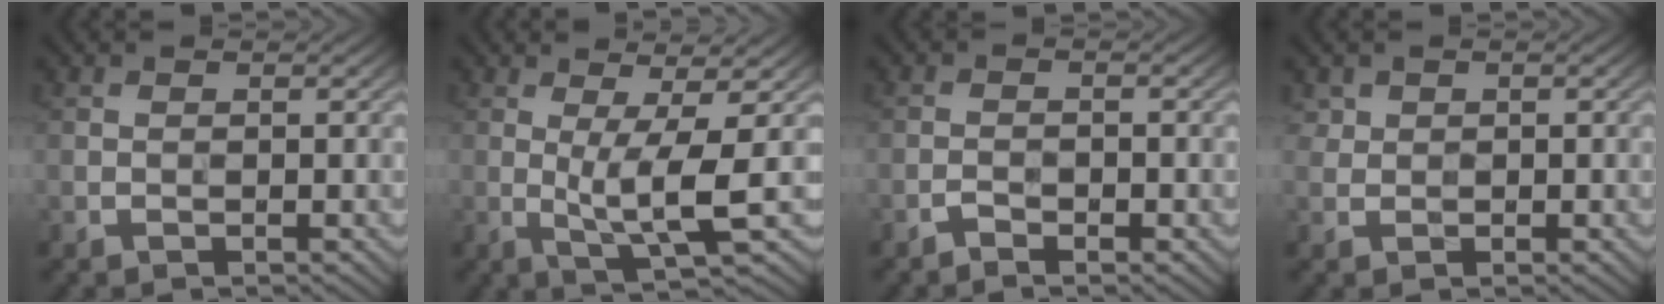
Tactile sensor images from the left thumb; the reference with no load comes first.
{"total": 5.5, "force": [0.2, 0.6, 5.4], "torque": [-0.108, 0.006, 0.008]}
{"total": 1.6, "force": [-1.3, 0.4, 0.9], "torque": [-0.017, 0.005, -0.028]}
{"total": 1.7, "force": [0.9, 1.4, 0.3], "torque": [-0.010, 0.000, 0.019]}